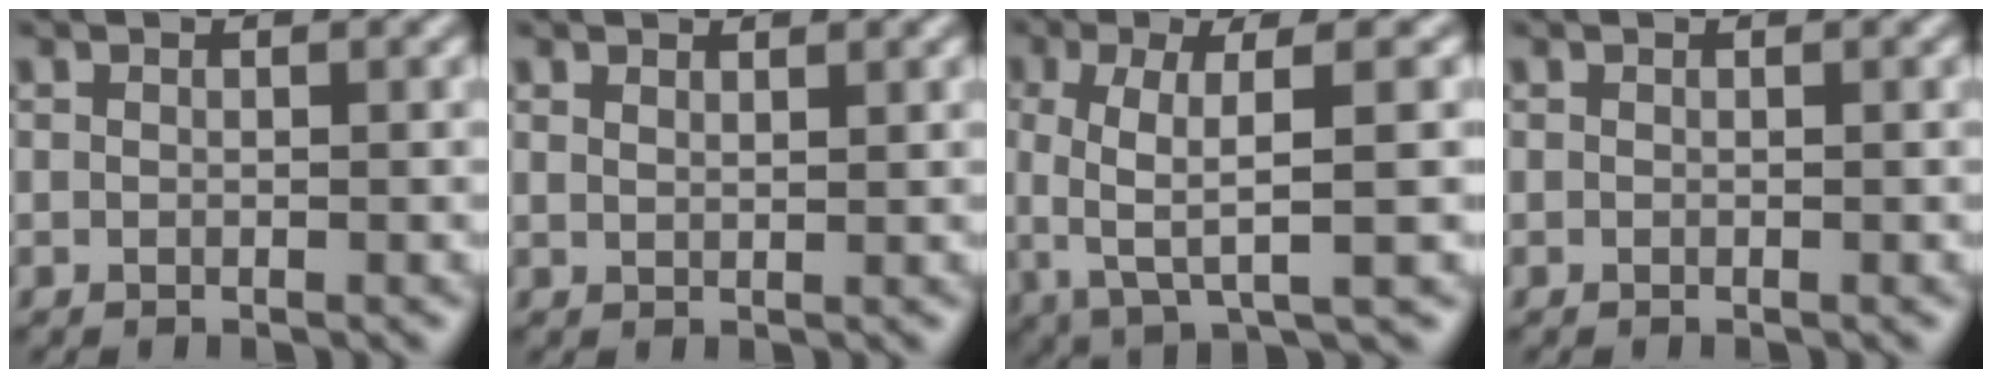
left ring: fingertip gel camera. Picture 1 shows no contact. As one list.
[{"total": 0.9, "force": [0.8, 0.2, 0.3], "torque": [-0.005, 0.000, 0.016]}, {"total": 6.7, "force": [0.2, 1.7, 6.4], "torque": [-0.111, 0.002, 0.001]}, {"total": 0.0}]